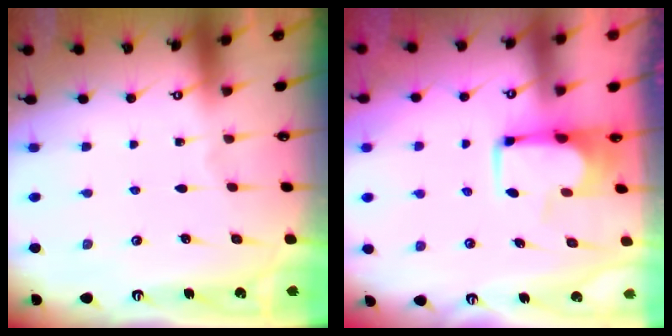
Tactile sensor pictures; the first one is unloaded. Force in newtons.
{"total": 4.0, "press": 3.9, "slide": 0.4}